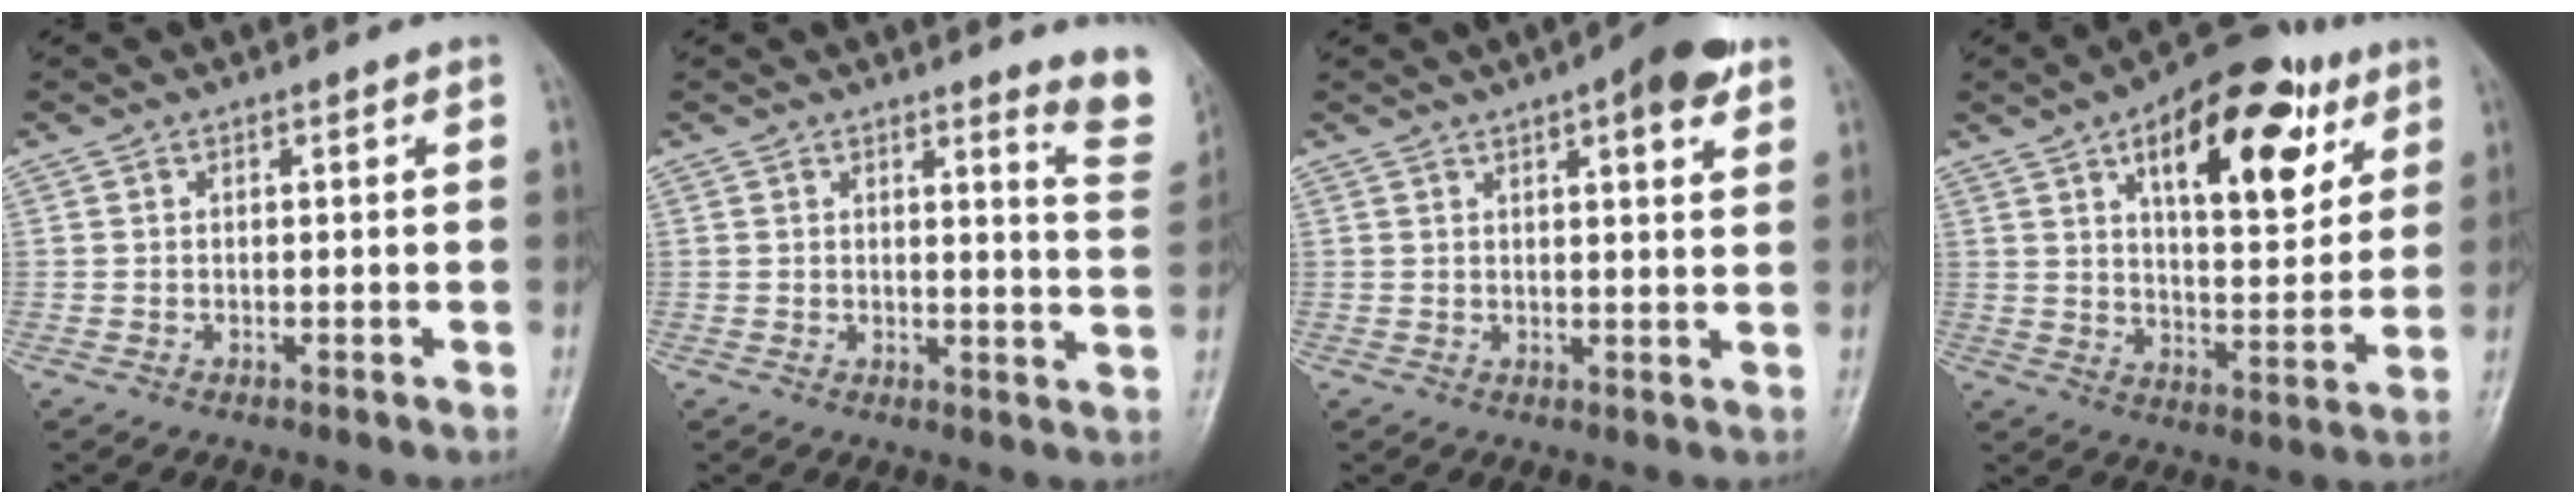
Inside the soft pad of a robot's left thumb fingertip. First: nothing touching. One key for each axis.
{"total": 6.9, "fx": 5.8, "fy": 0.5, "fz": 3.6, "tx": -0.021, "ty": -0.050, "tz": 0.048}
{"total": 8.2, "fx": 4.7, "fy": 2.3, "fz": 6.3, "tx": -0.067, "ty": -0.016, "tz": 0.058}
{"total": 20.7, "fx": 9.5, "fy": 9.3, "fz": 15.9, "tx": -0.182, "ty": -0.025, "tz": 0.141}